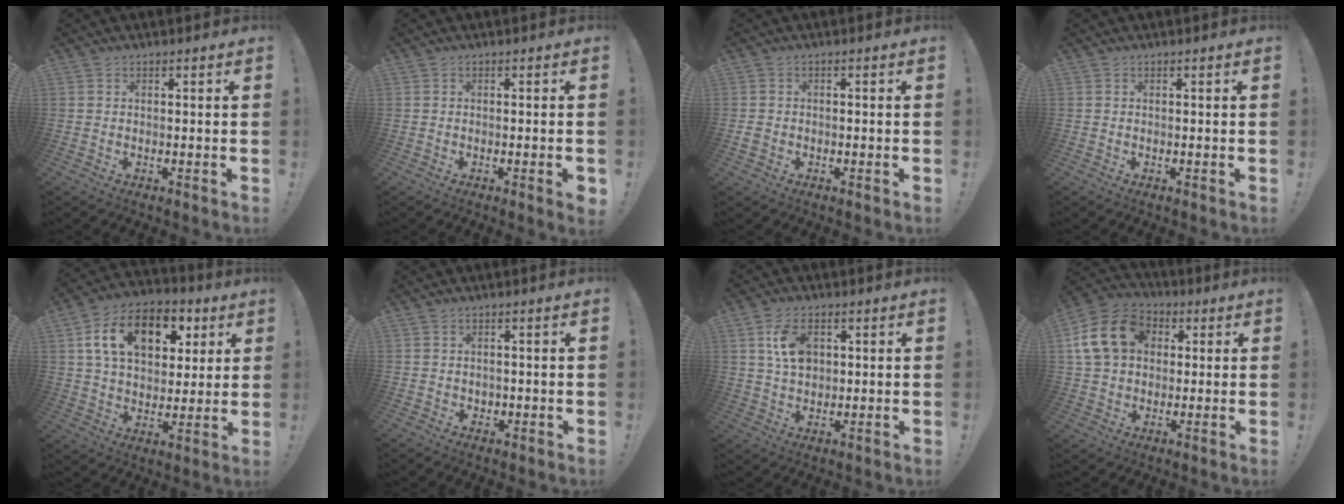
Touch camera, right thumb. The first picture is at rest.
{"total": 2.2, "force": [-0.8, -0.2, 2.1], "torque": [-0.025, -0.007, -0.013]}
{"total": 2.3, "force": [-0.8, 1.8, 1.2], "torque": [-0.016, 0.009, -0.013]}
{"total": 0.0}
{"total": 17.4, "force": [6.8, 11.4, 11.2], "torque": [-0.178, -0.015, 0.123]}
{"total": 1.2, "force": [0.2, 1.2, 0.3], "torque": [0.002, -0.002, 0.002]}
{"total": 8.8, "force": [2.6, 5.9, 6.0], "torque": [-0.094, -0.001, 0.050]}
{"total": 16.8, "force": [4.4, 13.3, 9.3], "torque": [-0.158, 0.004, 0.088]}